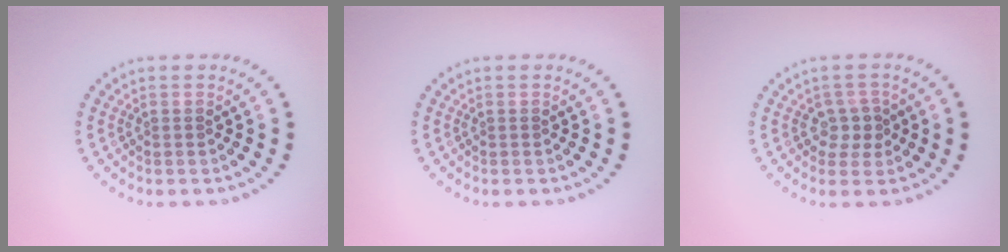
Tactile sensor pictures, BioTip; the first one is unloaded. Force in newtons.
{"total": 0.0}
{"total": 2.1, "press": 1.9, "slide": 1.0}